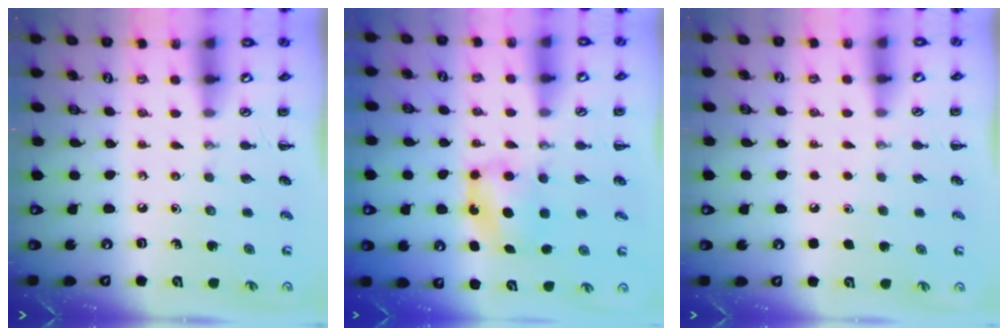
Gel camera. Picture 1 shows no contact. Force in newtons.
{"total": 5.6, "press": 5.5, "slide": 0.9}
{"total": 1.8, "press": 1.8, "slide": 0.1}